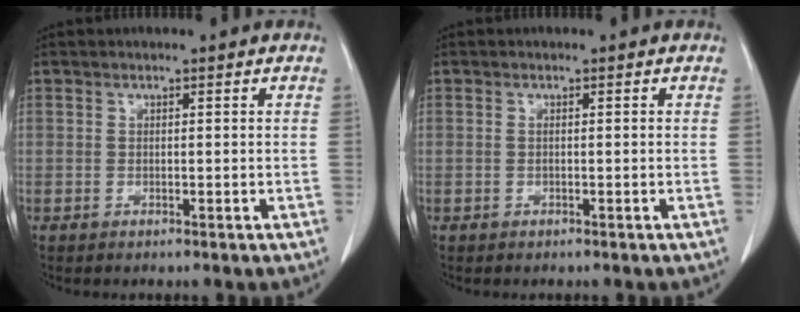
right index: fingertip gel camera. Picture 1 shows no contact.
{"total": 0.5, "force": [-0.1, 0.1, 0.5], "torque": [-0.010, 0.000, 0.000]}